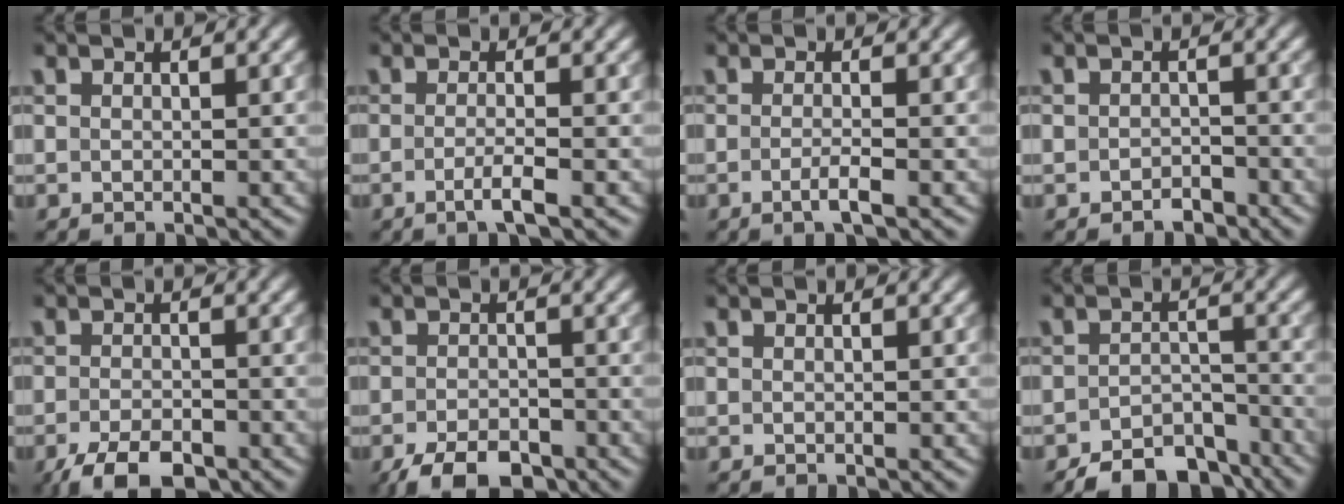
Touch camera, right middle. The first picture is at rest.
{"total": 2.3, "force": [-0.8, 0.5, 2.1], "torque": [-0.030, 0.001, -0.021]}
{"total": 2.0, "force": [-0.6, 0.5, 1.8], "torque": [-0.027, -0.001, -0.017]}
{"total": 1.2, "force": [-0.9, 0.7, 0.3], "torque": [-0.001, 0.004, -0.015]}
{"total": 4.5, "force": [-3.2, 1.7, 2.7], "torque": [-0.042, -0.004, -0.058]}
{"total": 4.9, "force": [-3.5, 2.1, 2.7], "torque": [-0.037, -0.001, -0.061]}
{"total": 0.0}
{"total": 5.9, "force": [-4.9, 2.4, 2.2], "torque": [-0.025, -0.008, -0.074]}